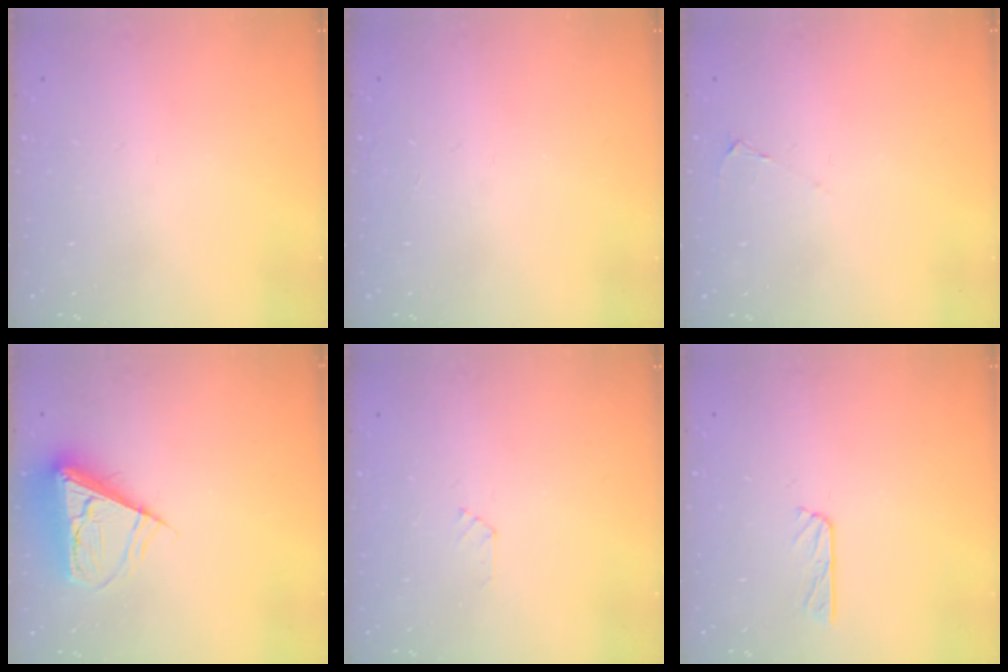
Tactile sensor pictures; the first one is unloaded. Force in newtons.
{"total": 0.0}
{"total": 1.7, "press": 1.7, "slide": 0.3}
{"total": 11.2, "press": 11.2, "slide": 0.9}
{"total": 3.0, "press": 3.0, "slide": 0.4}
{"total": 4.6, "press": 4.5, "slide": 0.5}